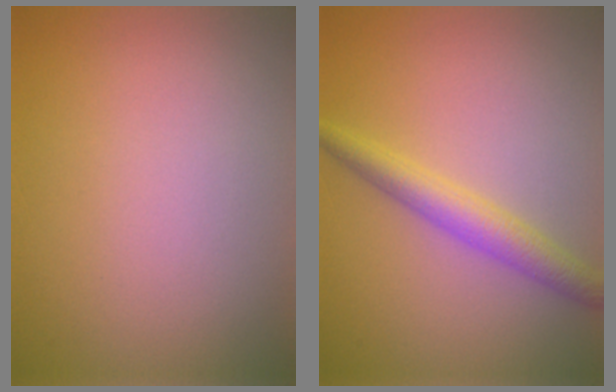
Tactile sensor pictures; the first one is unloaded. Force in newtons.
{"total": 3.4, "press": 3.4, "slide": 0.1}